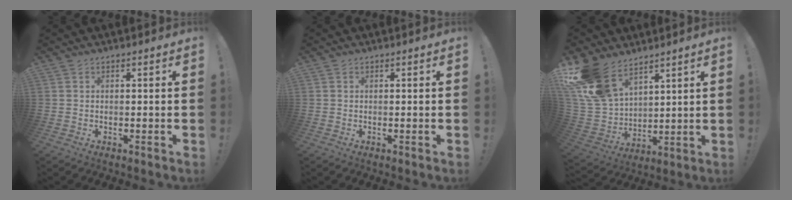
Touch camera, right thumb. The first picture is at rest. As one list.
[{"total": 0.0}, {"total": 16.4, "force": [11.2, 9.2, 7.7], "torque": [-0.162, -0.068, 0.219]}]